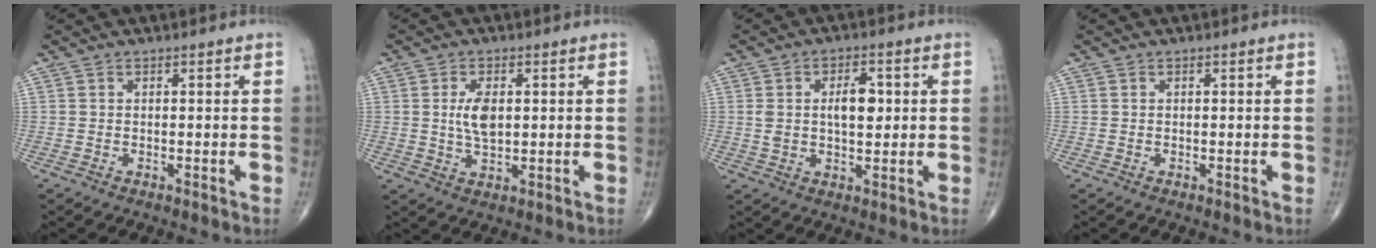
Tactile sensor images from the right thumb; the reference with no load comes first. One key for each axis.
{"total": 5.4, "fx": 0.8, "fy": 2.7, "fz": 4.6, "tx": -0.084, "ty": -0.007, "tz": 0.016}
{"total": 6.9, "fx": 1.2, "fy": 3.6, "fz": 5.8, "tx": -0.085, "ty": 0.002, "tz": 0.020}
{"total": 0.0}